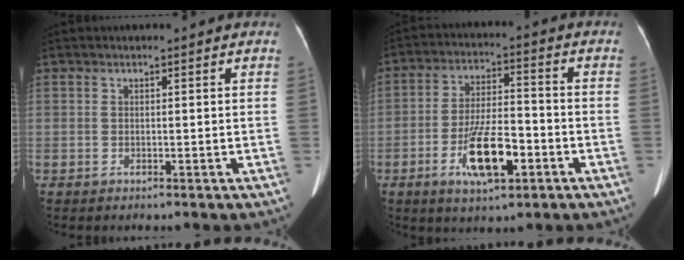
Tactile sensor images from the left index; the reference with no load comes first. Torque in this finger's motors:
{"motor_torque": [1.08, 0.29, 0.37, 0.17]}